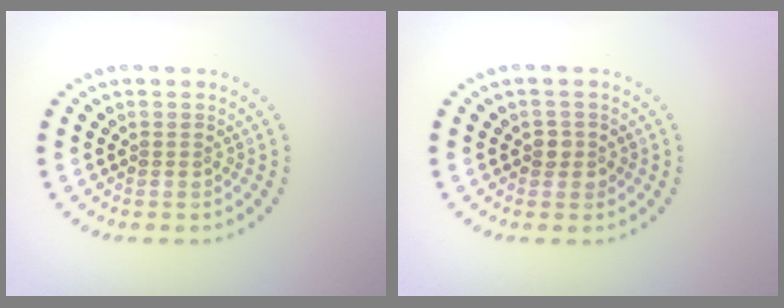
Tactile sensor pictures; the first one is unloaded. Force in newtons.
{"total": 1.3, "press": 1.1, "slide": 0.6}